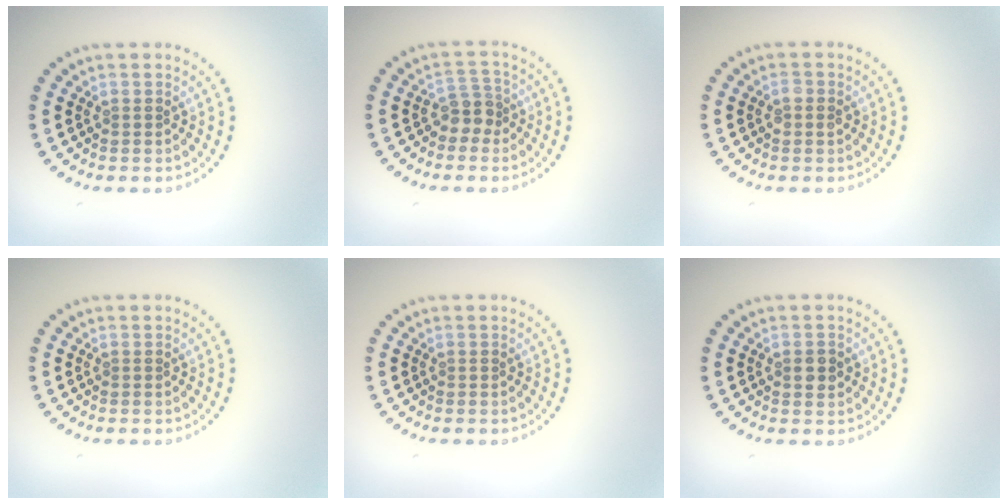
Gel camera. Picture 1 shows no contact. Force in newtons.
{"total": 2.2, "press": 1.6, "slide": 1.4}
{"total": 1.1, "press": 1.1, "slide": 0.0}
{"total": 0.0}
{"total": 0.0}
{"total": 1.4, "press": 1.4, "slide": 0.2}